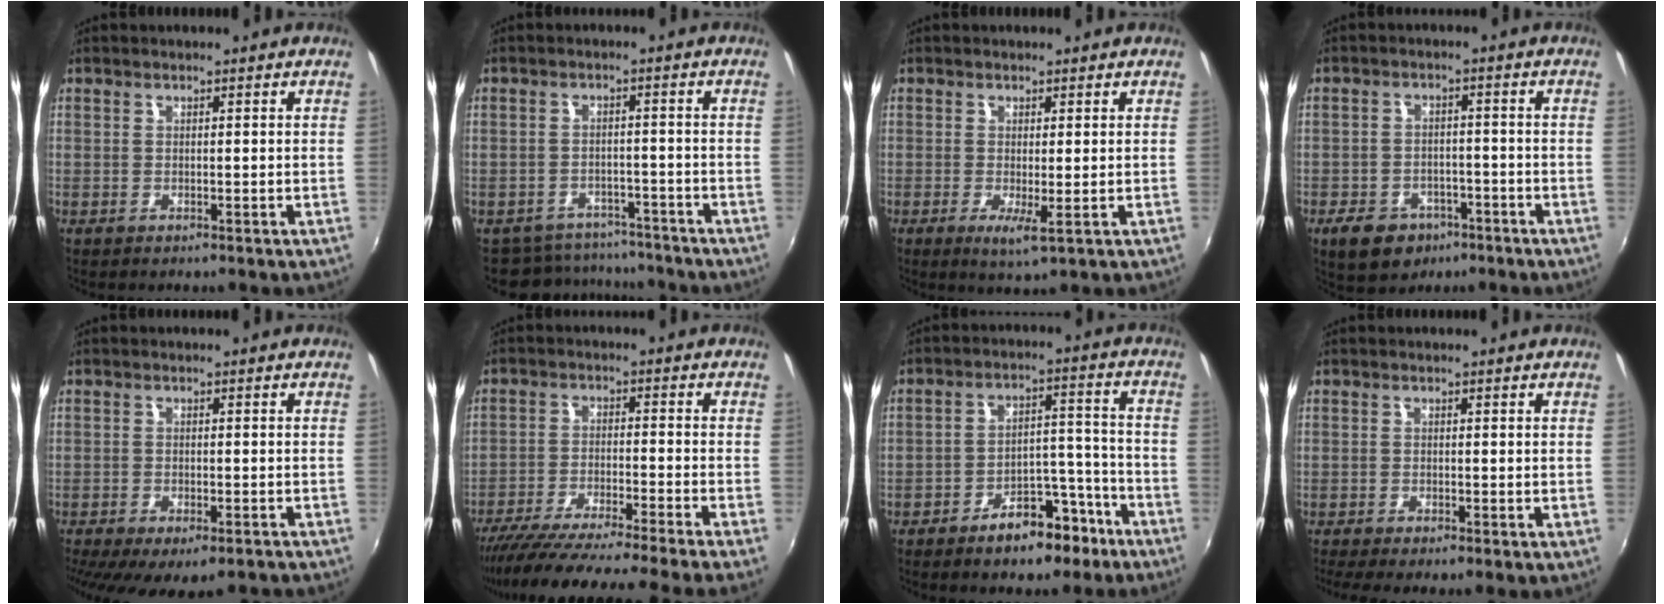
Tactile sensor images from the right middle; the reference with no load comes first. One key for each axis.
{"total": 9.1, "fx": -8.0, "fy": 4.2, "fz": 0.9, "tx": -0.030, "ty": 0.019, "tz": -0.109}
{"total": 3.1, "fx": -0.6, "fy": 0.4, "fz": 3.0, "tx": -0.058, "ty": -0.014, "tz": -0.009}
{"total": 9.2, "fx": -5.5, "fy": 6.3, "fz": 3.9, "tx": -0.102, "ty": 0.004, "tz": -0.073}
{"total": 10.2, "fx": -7.2, "fy": 3.6, "fz": 6.4, "tx": -0.135, "ty": -0.043, "tz": -0.106}
{"total": 18.1, "fx": -16.0, "fy": -2.5, "fz": 8.0, "tx": -0.149, "ty": -0.047, "tz": -0.253}
{"total": 10.2, "fx": -7.3, "fy": 4.8, "fz": 5.2, "tx": -0.082, "ty": 0.031, "tz": -0.098}
{"total": 3.2, "fx": -1.6, "fy": 0.5, "fz": 2.8, "tx": -0.058, "ty": -0.012, "tz": -0.030}